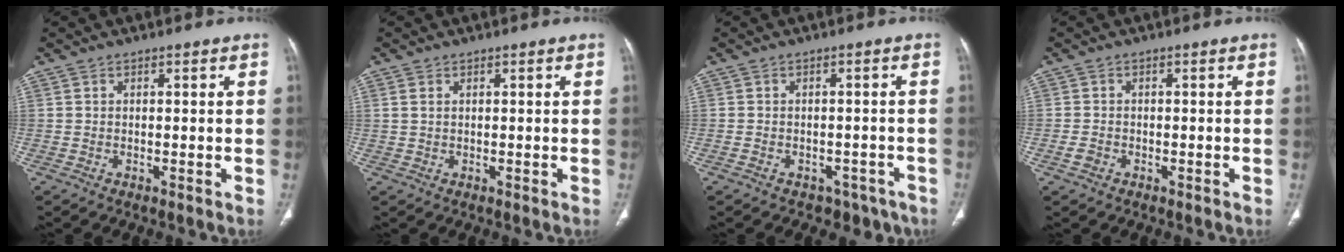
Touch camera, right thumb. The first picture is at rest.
{"total": 1.1, "force": [0.5, 0.7, 0.7], "torque": [-0.019, 0.003, 0.012]}
{"total": 6.2, "force": [-4.0, 4.4, 1.7], "torque": [-0.007, 0.038, -0.043]}
{"total": 1.6, "force": [-0.8, 1.2, 0.7], "torque": [-0.013, 0.006, -0.015]}